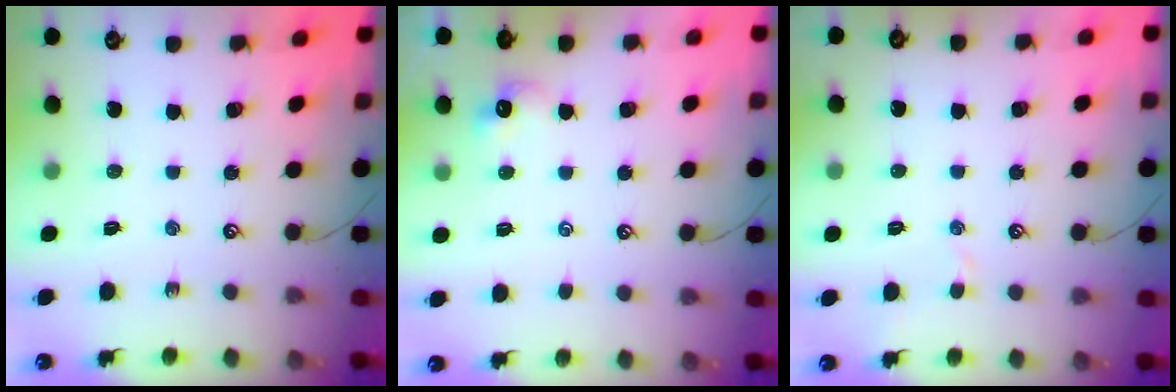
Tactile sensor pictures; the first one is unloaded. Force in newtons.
{"total": 2.3, "press": 2.2, "slide": 0.4}
{"total": 0.8, "press": 0.7, "slide": 0.5}